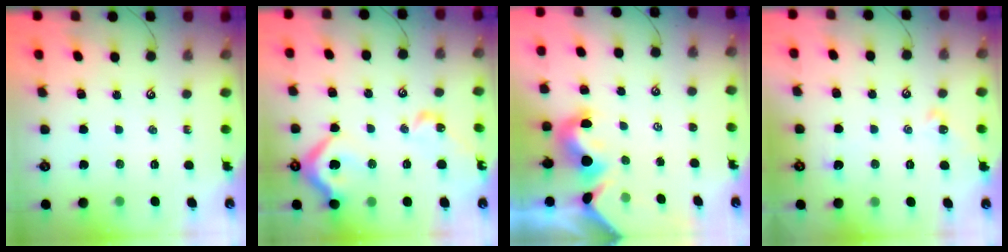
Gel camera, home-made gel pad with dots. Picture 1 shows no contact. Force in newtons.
{"total": 16.7, "press": 16.6, "slide": 1.7}
{"total": 3.5, "press": 3.4, "slide": 0.9}
{"total": 1.4, "press": 1.3, "slide": 0.6}